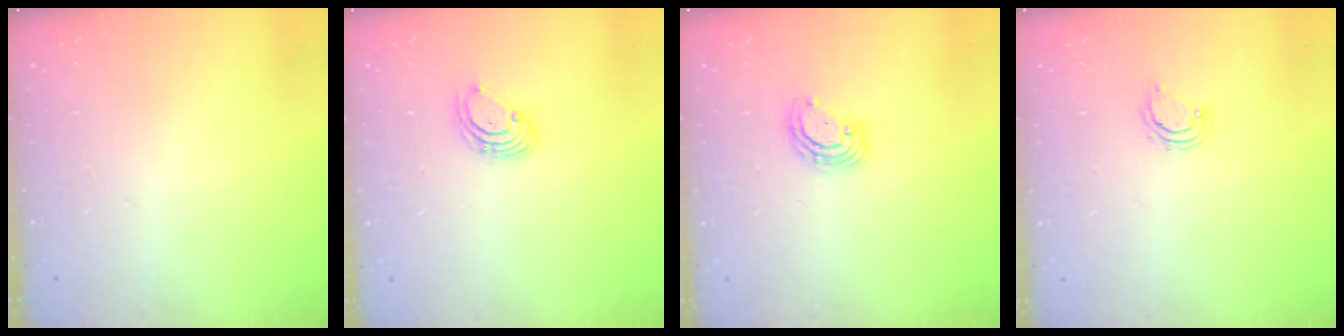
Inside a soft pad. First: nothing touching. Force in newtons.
{"total": 2.7, "press": 2.7, "slide": 0.3}
{"total": 5.7, "press": 5.6, "slide": 0.8}
{"total": 4.1, "press": 4.1, "slide": 0.3}